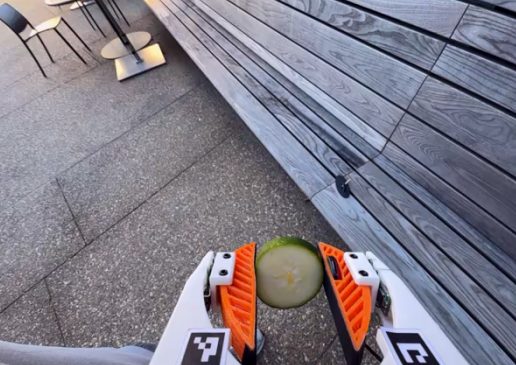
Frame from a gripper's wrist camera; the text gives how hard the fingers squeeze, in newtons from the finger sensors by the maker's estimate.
{"total": 11.9, "left": 12.5, "right": 11.3}